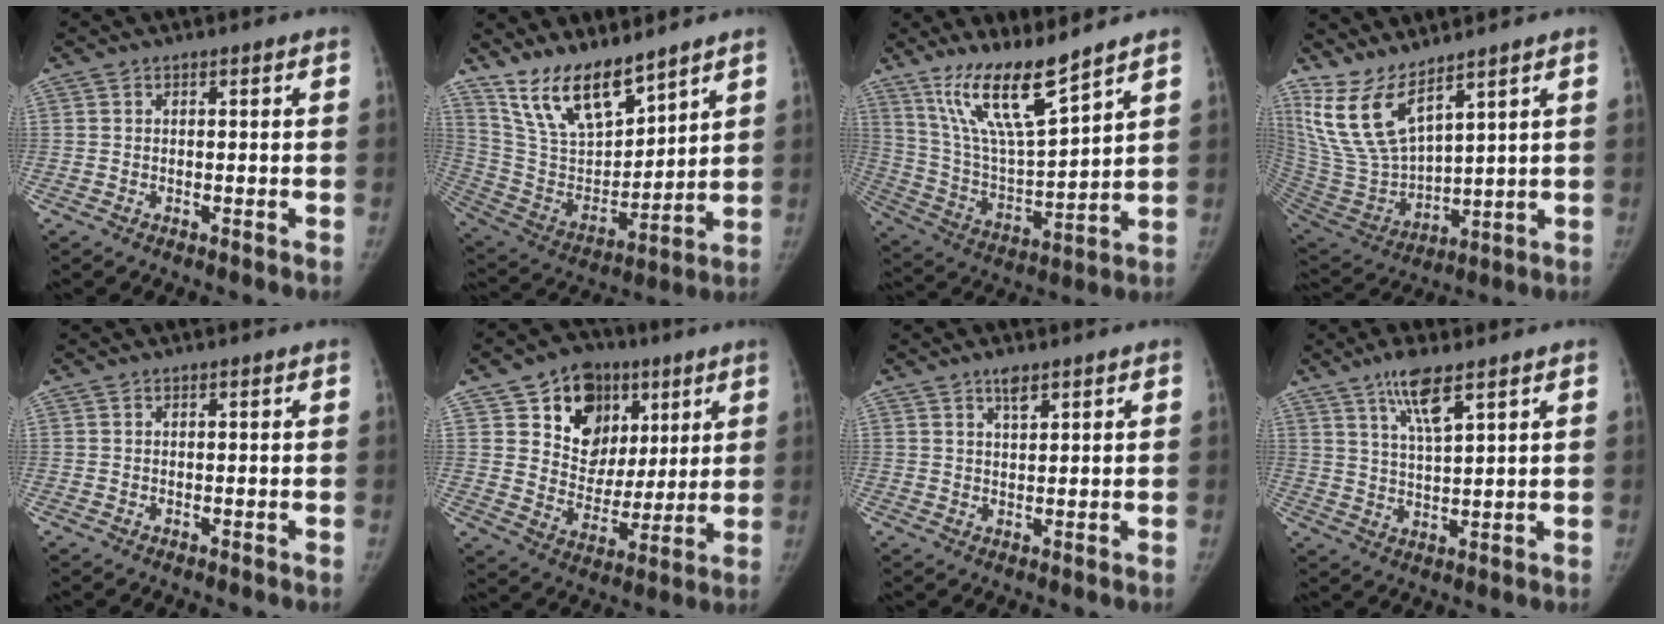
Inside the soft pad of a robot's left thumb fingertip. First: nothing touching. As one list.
[{"total": 15.4, "force": [12.0, 5.4, 7.9], "torque": [-0.112, -0.069, 0.239]}, {"total": 15.0, "force": [10.9, 2.2, 10.0], "torque": [-0.173, -0.069, 0.220]}, {"total": 12.7, "force": [9.6, 3.6, 7.5], "torque": [-0.139, -0.064, 0.218]}, {"total": 0.0}, {"total": 16.5, "force": [7.6, 12.9, 6.9], "torque": [-0.058, -0.018, 0.126]}, {"total": 2.6, "force": [1.8, 0.9, 1.6], "torque": [-0.025, -0.009, 0.033]}, {"total": 7.1, "force": [4.5, 1.4, 5.4], "torque": [-0.102, -0.024, 0.089]}]